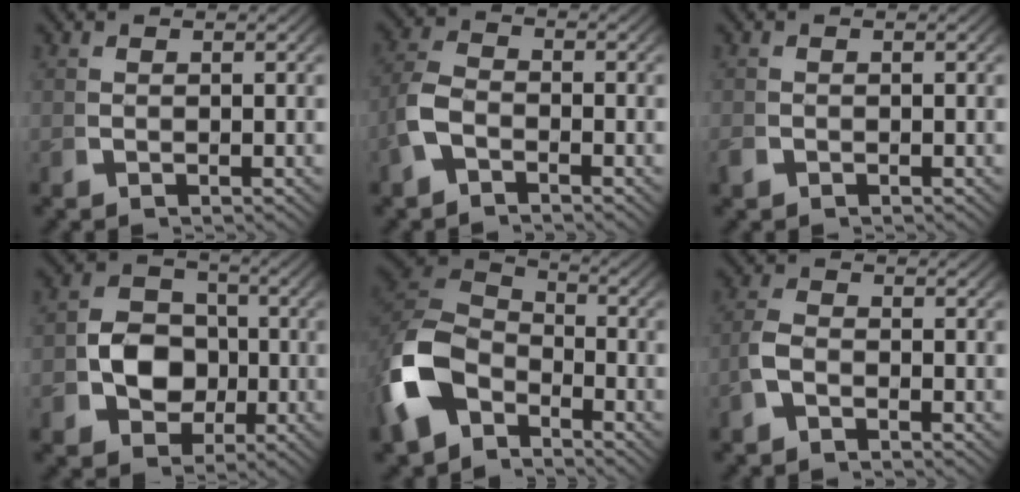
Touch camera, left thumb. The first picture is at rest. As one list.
[{"total": 3.6, "force": [-1.4, 2.4, 2.2], "torque": [-0.059, -0.008, -0.027]}, {"total": 0.9, "force": [-0.6, 0.6, 0.3], "torque": [-0.010, -0.005, -0.012]}, {"total": 7.8, "force": [-1.5, 6.4, 4.2], "torque": [-0.083, -0.027, -0.018]}, {"total": 9.5, "force": [-1.9, 6.9, 6.2], "torque": [-0.154, -0.018, -0.029]}, {"total": 2.2, "force": [-1.3, 1.3, 1.3], "torque": [-0.034, -0.003, -0.026]}]